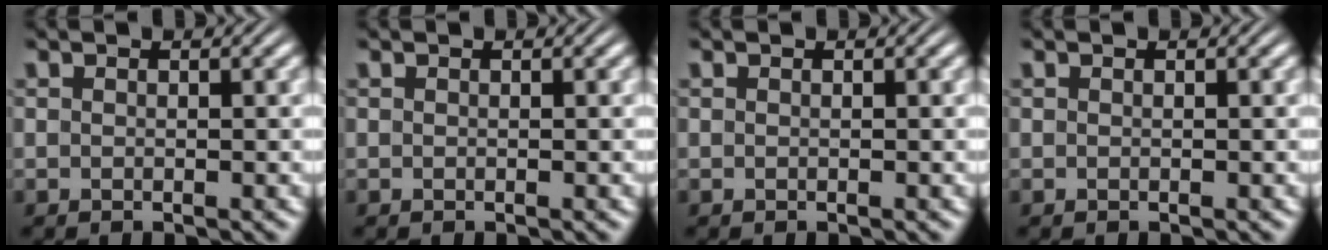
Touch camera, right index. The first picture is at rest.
{"total": 0.0}
{"total": 0.0}
{"total": 0.0}